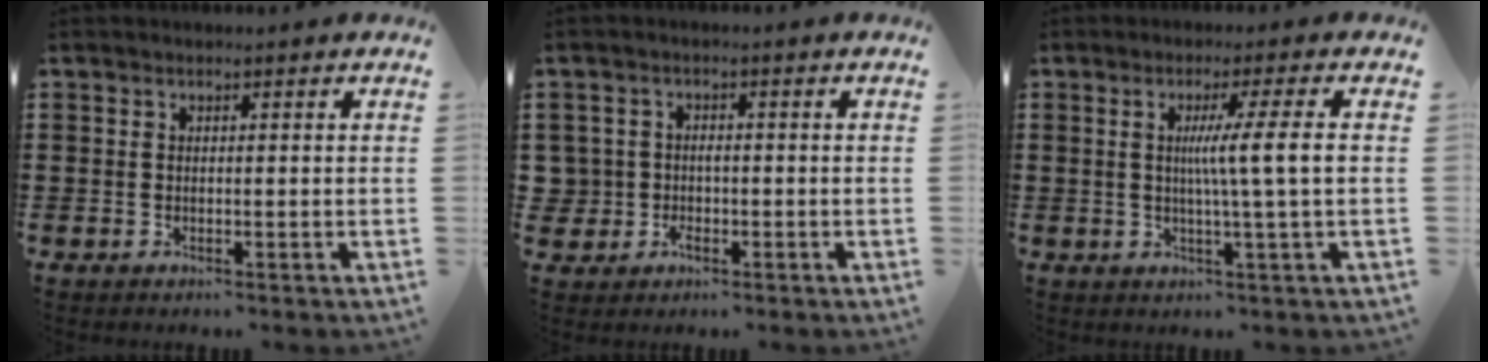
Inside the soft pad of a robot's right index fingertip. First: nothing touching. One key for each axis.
{"total": 2.6, "fx": -0.9, "fy": 2.4, "fz": 0.3, "tx": -0.018, "ty": 0.004, "tz": -0.023}
{"total": 7.0, "fx": 0.6, "fy": -0.8, "fz": 6.9, "tx": -0.129, "ty": -0.006, "tz": 0.001}